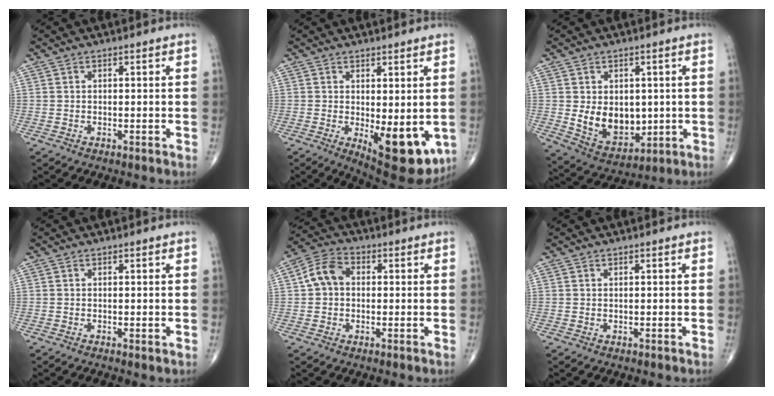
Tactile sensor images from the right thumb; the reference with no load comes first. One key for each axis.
{"total": 11.8, "fx": -1.9, "fy": 4.8, "fz": 10.6, "tx": -0.121, "ty": -0.026, "tz": -0.009}
{"total": 10.9, "fx": -0.1, "fy": 7.7, "fz": 7.7, "tx": -0.087, "ty": -0.018, "tz": 0.022}
{"total": 0.6, "fx": -0.1, "fy": 0.2, "fz": 0.6, "tx": -0.010, "ty": -0.004, "tz": -0.005}
{"total": 6.7, "fx": 0.5, "fy": 5.2, "fz": 4.2, "tx": -0.072, "ty": 0.021, "tz": 0.000}
{"total": 0.0}